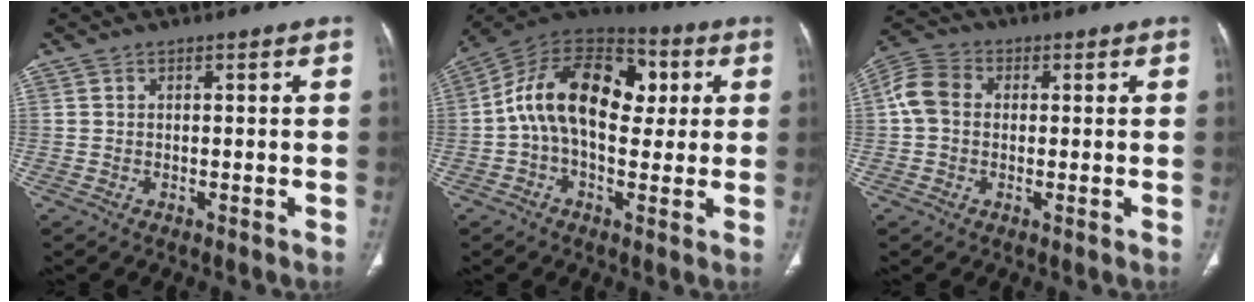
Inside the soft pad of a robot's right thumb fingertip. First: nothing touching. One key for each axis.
{"total": 19.2, "fx": 2.5, "fy": 11.9, "fz": 15.0, "tx": -0.223, "ty": 0.033, "tz": 0.030}
{"total": 6.8, "fx": 0.4, "fy": 5.4, "fz": 4.1, "tx": -0.081, "ty": 0.021, "tz": 0.000}